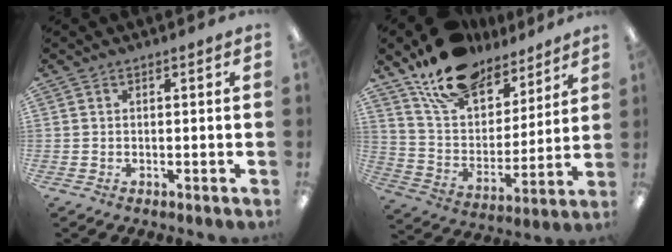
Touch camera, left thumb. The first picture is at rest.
{"total": 17.1, "force": [13.1, 8.7, 6.6], "torque": [-0.135, -0.077, 0.242]}